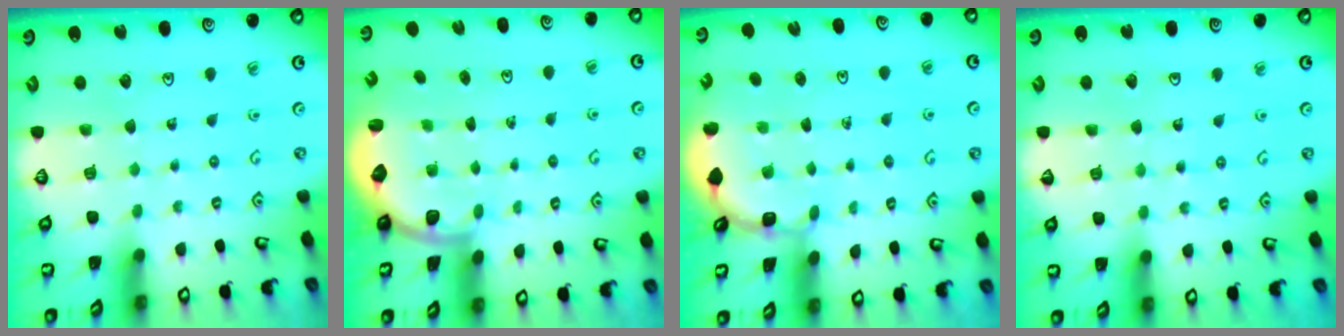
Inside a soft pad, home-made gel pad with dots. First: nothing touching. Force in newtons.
{"total": 2.2, "press": 2.0, "slide": 0.8}
{"total": 1.9, "press": 1.9, "slide": 0.3}
{"total": 2.3, "press": 2.3, "slide": 0.2}